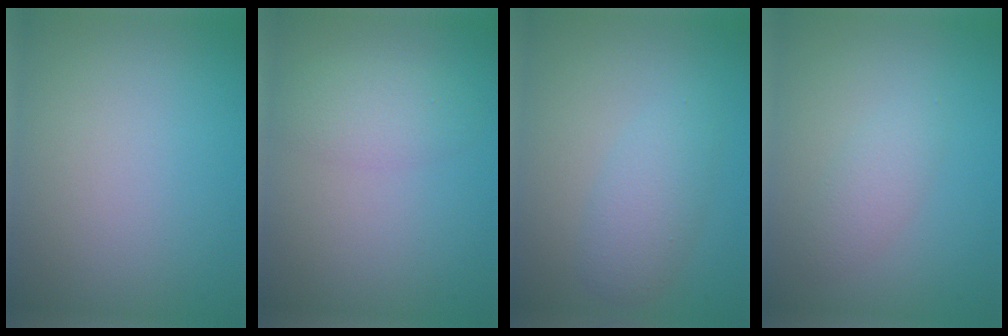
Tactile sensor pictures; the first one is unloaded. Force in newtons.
{"total": 2.5, "press": 2.5, "slide": 0.1}
{"total": 2.8, "press": 2.8, "slide": 0.1}
{"total": 1.7, "press": 1.7, "slide": 0.1}